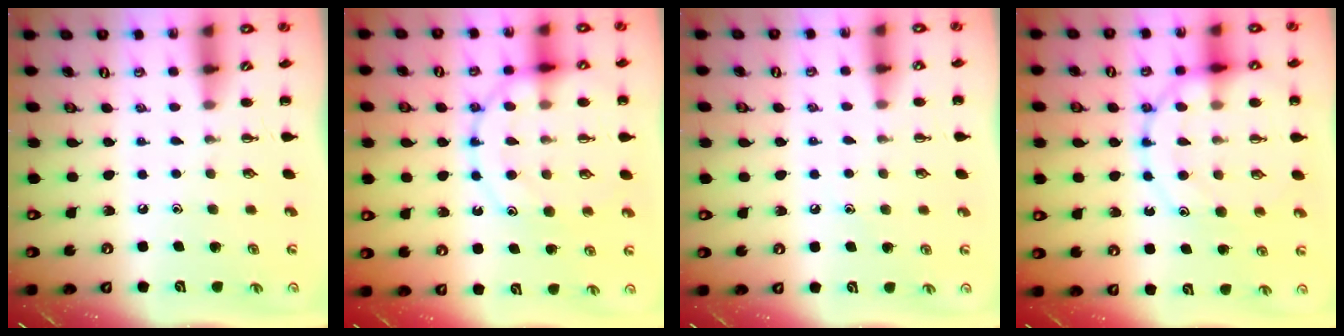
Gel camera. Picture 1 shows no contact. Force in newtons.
{"total": 14.2, "press": 14.1, "slide": 1.2}
{"total": 5.3, "press": 5.1, "slide": 1.4}
{"total": 15.7, "press": 15.6, "slide": 1.6}